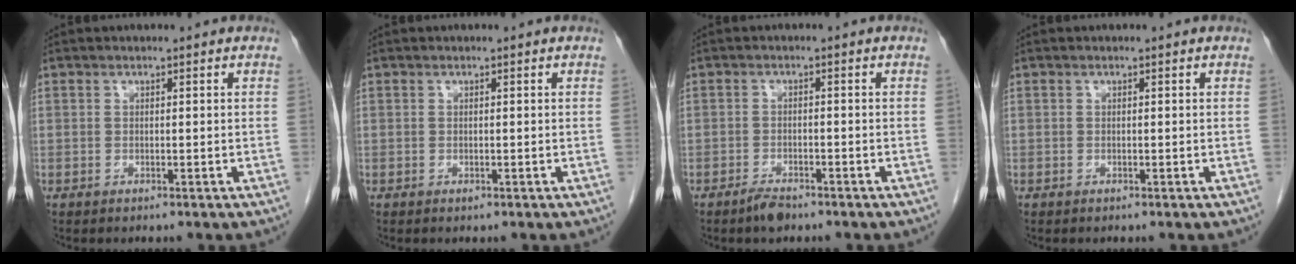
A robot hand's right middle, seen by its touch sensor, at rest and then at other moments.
{"total": 0.0}
{"total": 2.5, "force": [-2.0, 0.8, 1.2], "torque": [-0.026, -0.001, -0.033]}
{"total": 0.0}